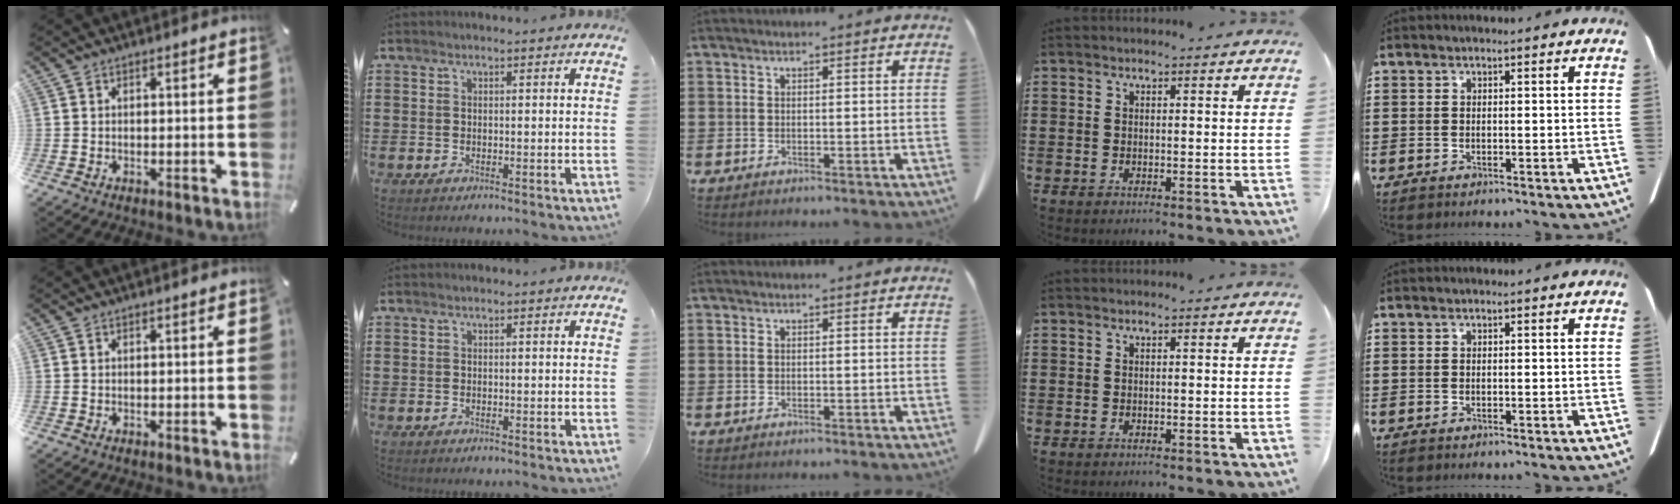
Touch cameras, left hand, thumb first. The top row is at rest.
{}